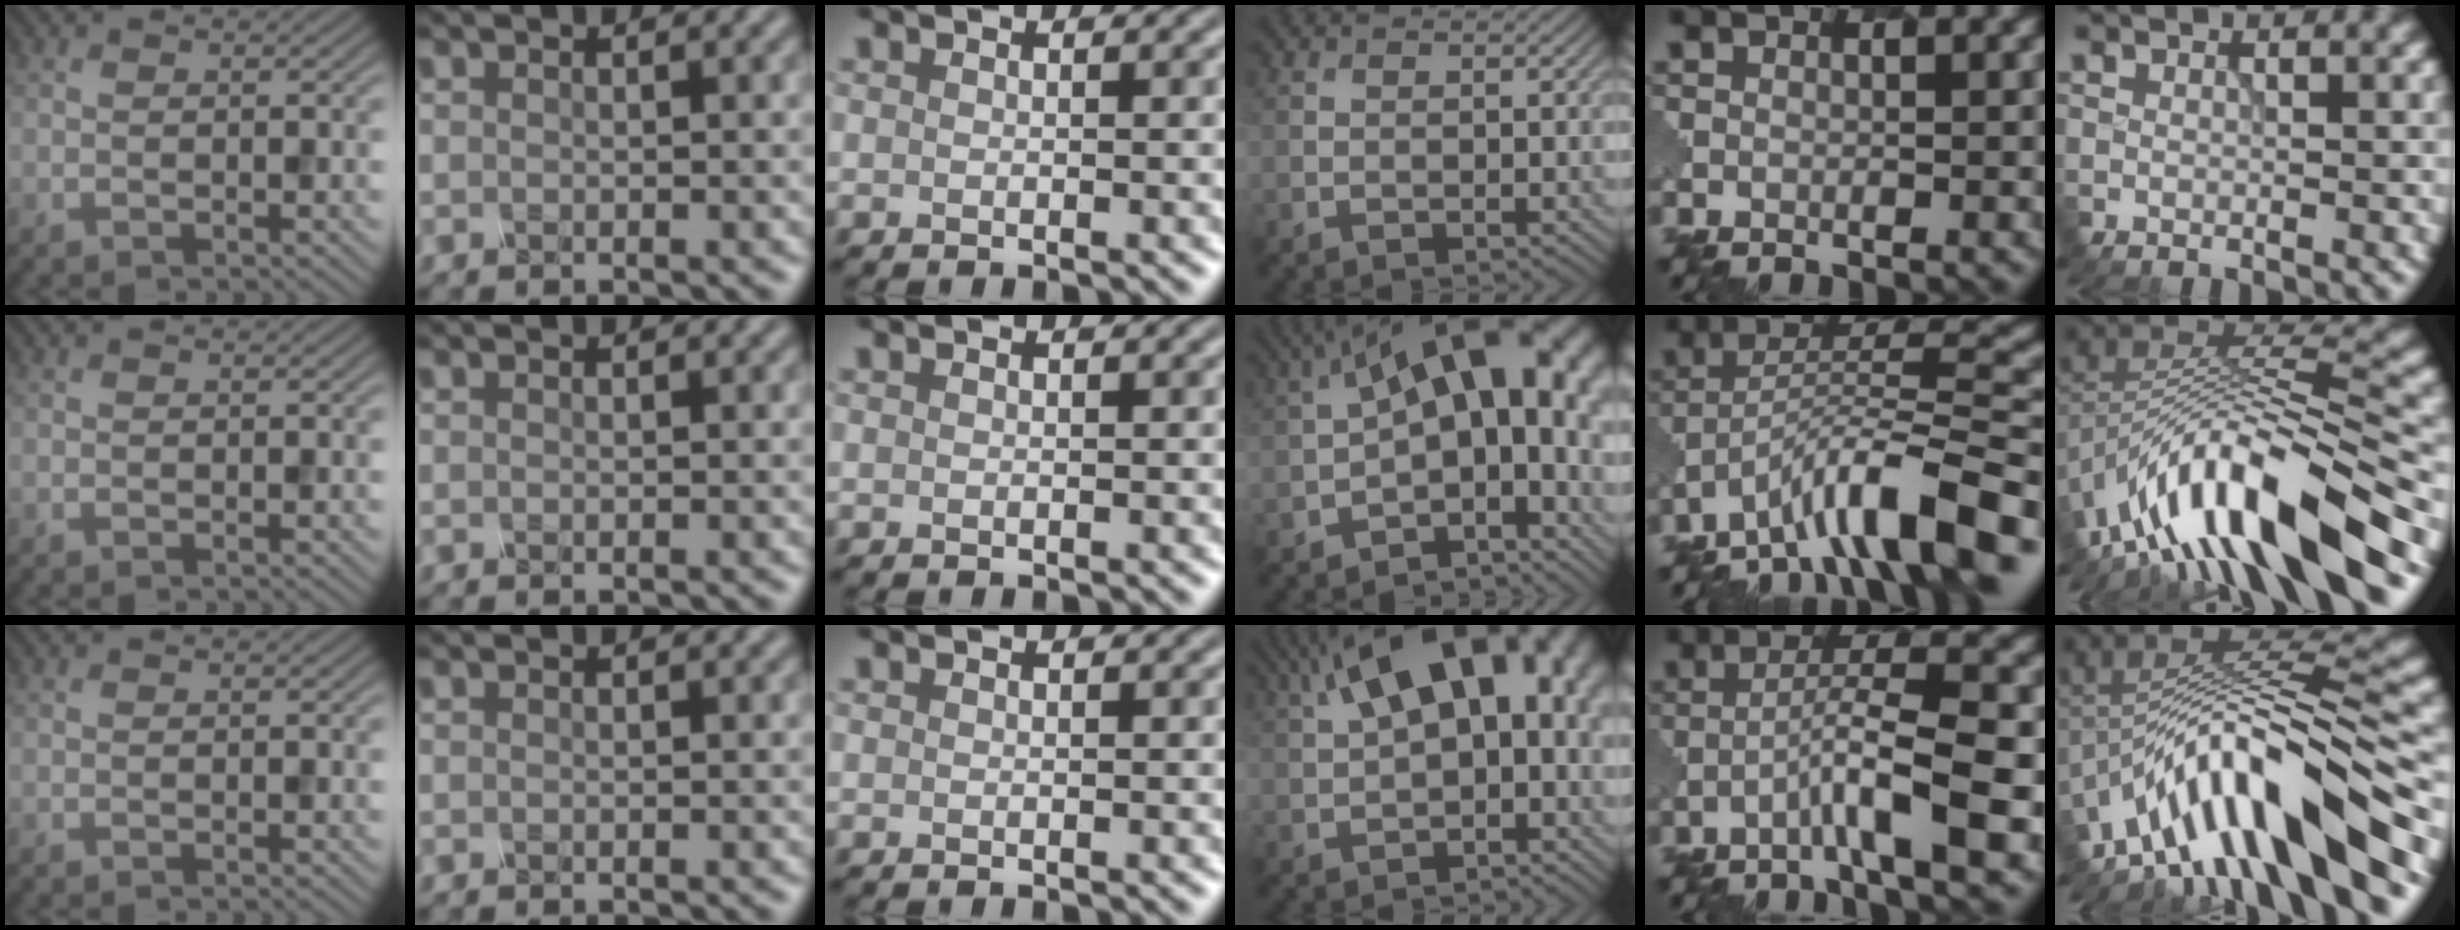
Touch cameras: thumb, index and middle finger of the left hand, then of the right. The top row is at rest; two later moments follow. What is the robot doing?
{"motion": "shake", "object": "salt shaker"}